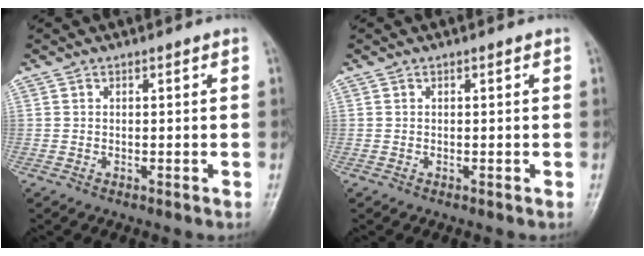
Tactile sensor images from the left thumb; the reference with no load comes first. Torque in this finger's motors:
{"motor_torque": [0.15, 0.19, -0.07, -0.05, 0.00]}